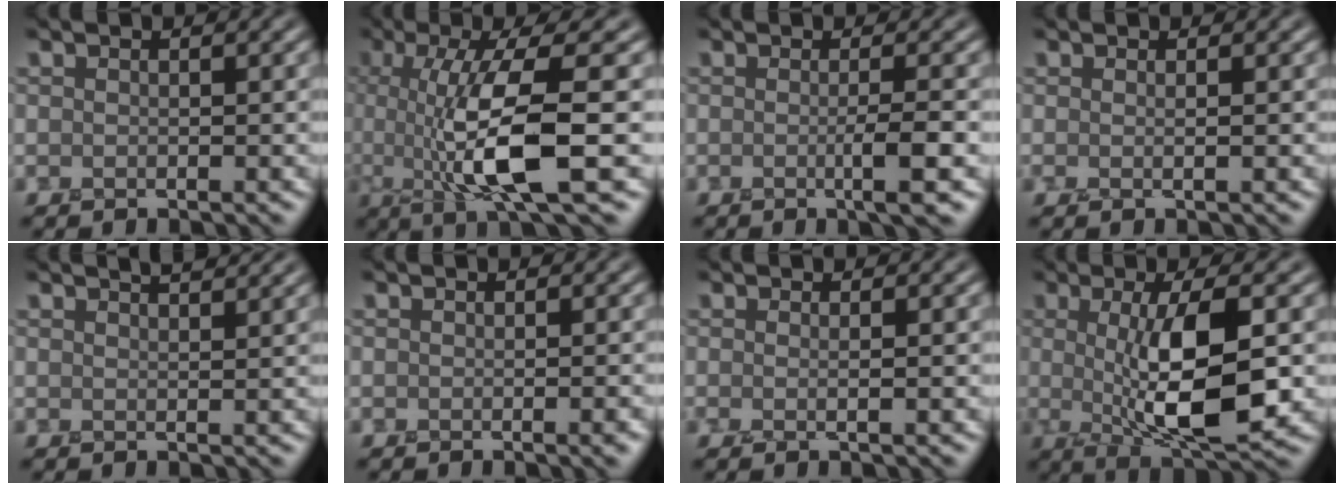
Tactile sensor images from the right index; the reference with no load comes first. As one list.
[{"total": 9.4, "force": [-0.7, 2.1, 9.1], "torque": [-0.161, -0.002, -0.007]}, {"total": 2.6, "force": [-0.7, 0.1, 2.5], "torque": [-0.045, -0.001, -0.012]}, {"total": 0.7, "force": [0.2, 0.0, 0.7], "torque": [-0.013, -0.001, -0.002]}, {"total": 2.0, "force": [1.7, 0.1, 0.9], "torque": [-0.013, 0.002, 0.027]}, {"total": 1.3, "force": [-0.7, 0.4, 1.0], "torque": [-0.013, 0.001, -0.004]}, {"total": 1.0, "force": [0.2, 0.1, 1.0], "torque": [-0.013, -0.003, -0.006]}, {"total": 8.2, "force": [0.1, 2.0, 7.9], "torque": [-0.131, -0.007, 0.005]}]